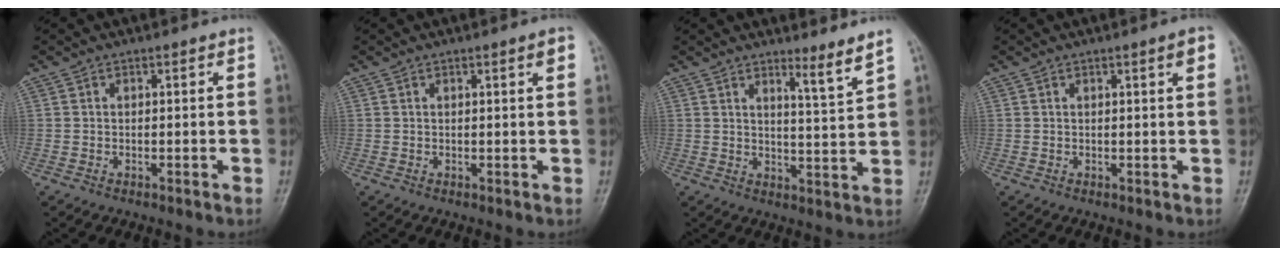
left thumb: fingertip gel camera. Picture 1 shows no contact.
{"total": 1.8, "force": [0.8, 0.1, 1.6], "torque": [-0.024, -0.001, 0.011]}
{"total": 4.8, "force": [3.7, -0.5, 3.0], "torque": [-0.047, -0.047, 0.060]}
{"total": 2.3, "force": [1.0, 0.1, 2.0], "torque": [-0.029, -0.001, 0.014]}